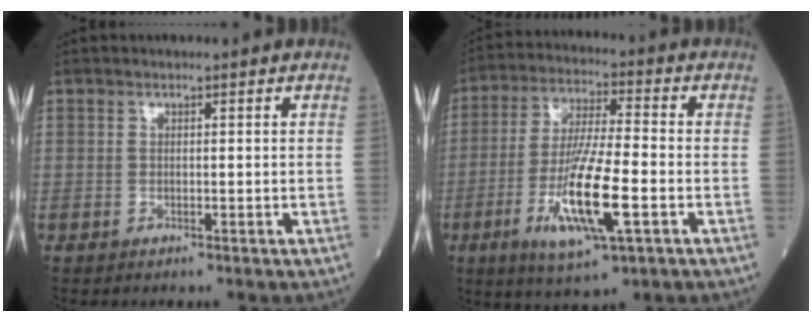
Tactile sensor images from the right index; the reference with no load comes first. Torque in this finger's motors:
{"motor_torque": [1.73, -0.41, 1.06, 0.21]}